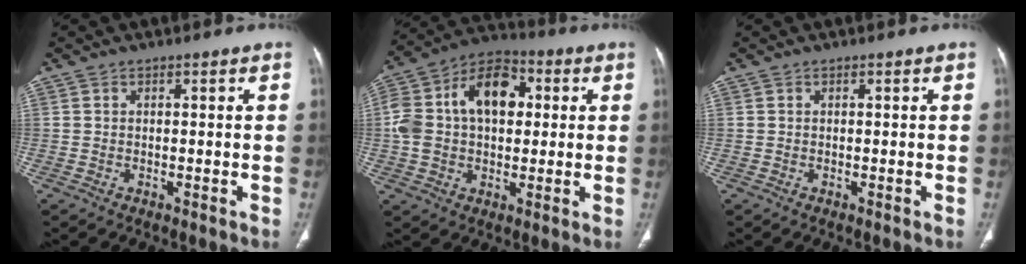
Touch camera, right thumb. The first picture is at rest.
{"total": 17.8, "force": [2.8, 11.6, 13.1], "torque": [-0.221, 0.033, 0.042]}
{"total": 0.0}